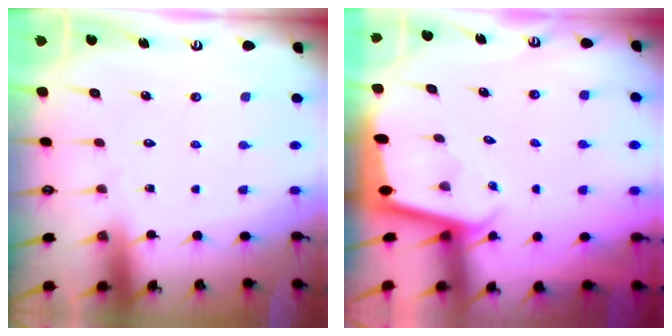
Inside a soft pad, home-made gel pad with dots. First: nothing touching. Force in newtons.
{"total": 1.9, "press": 1.9, "slide": 0.1}